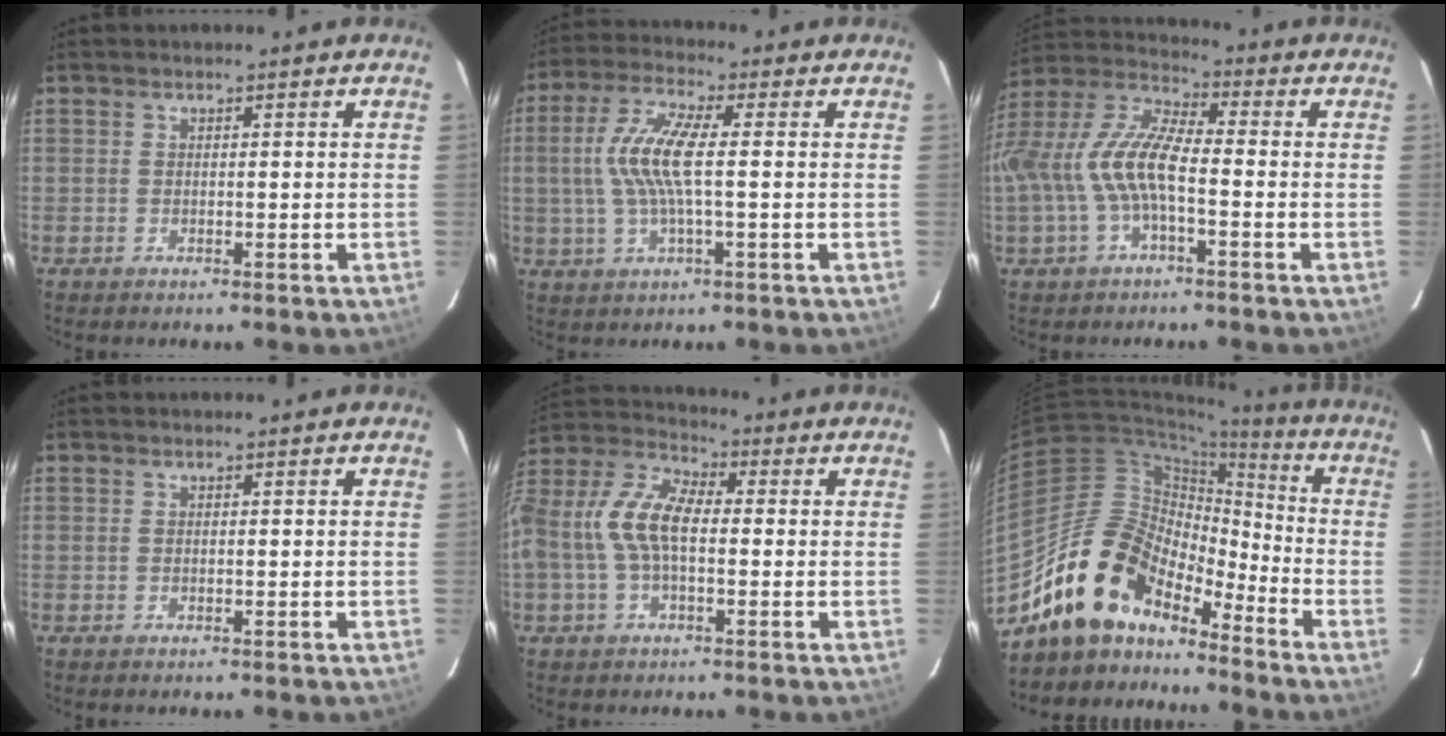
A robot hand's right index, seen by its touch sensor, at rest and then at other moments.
{"total": 10.3, "force": [0.3, 2.3, 10.0], "torque": [-0.206, 0.008, 0.004]}
{"total": 13.3, "force": [-2.7, 4.7, 12.1], "torque": [-0.254, 0.009, -0.053]}
{"total": 0.0}
{"total": 12.2, "force": [-0.8, 6.0, 10.6], "torque": [-0.217, 0.019, -0.020]}
{"total": 15.6, "force": [-12.8, 6.9, 5.6], "torque": [-0.111, 0.020, -0.237]}